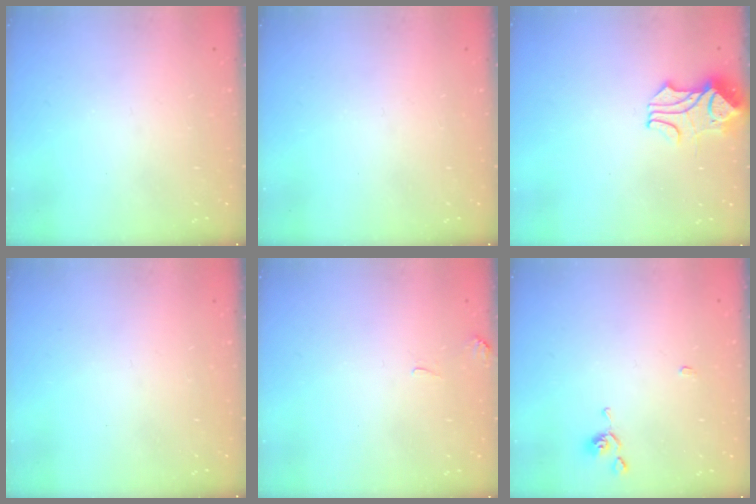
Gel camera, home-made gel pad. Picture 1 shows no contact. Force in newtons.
{"total": 0.0}
{"total": 1.6, "press": 1.2, "slide": 1.0}
{"total": 0.0}
{"total": 2.0, "press": 2.0, "slide": 0.3}
{"total": 0.9, "press": 0.8, "slide": 0.4}